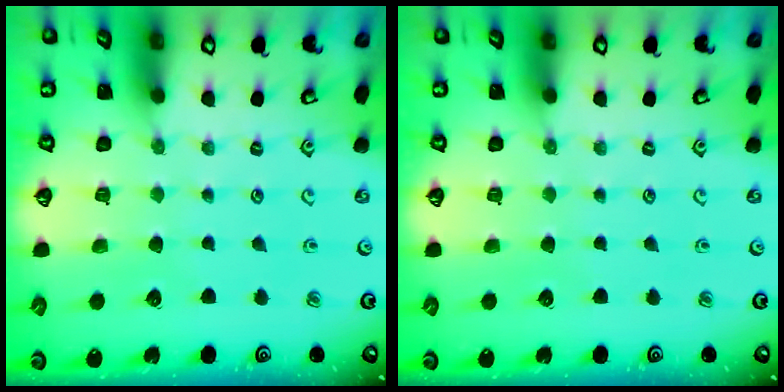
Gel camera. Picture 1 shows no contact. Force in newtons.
{"total": 0.0}